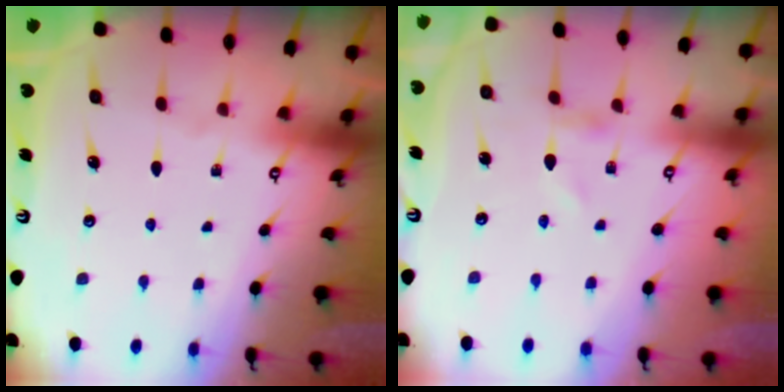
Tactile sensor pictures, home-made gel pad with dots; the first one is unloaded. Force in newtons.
{"total": 0.6, "press": 0.6, "slide": 0.1}